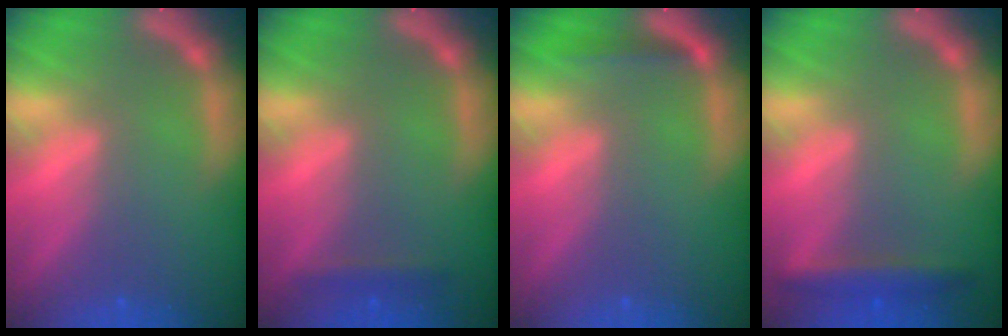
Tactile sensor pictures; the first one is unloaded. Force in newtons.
{"total": 1.4}
{"total": 1.4}
{"total": 2.9}